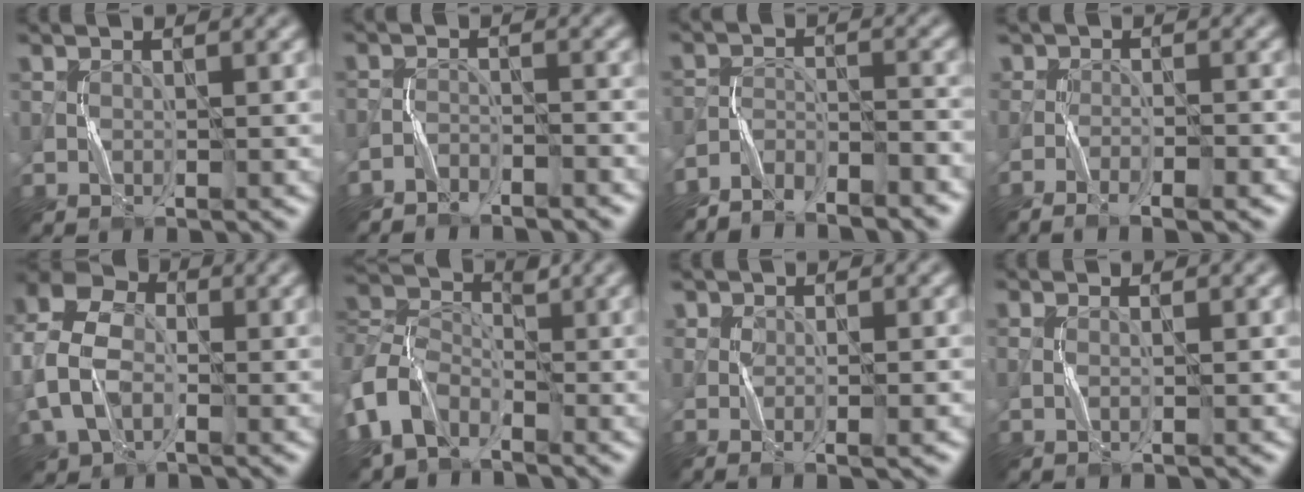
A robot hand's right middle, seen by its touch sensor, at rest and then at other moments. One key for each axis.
{"total": 2.2, "fx": -2.2, "fy": 0.5, "fz": 0.3, "tx": -0.004, "ty": 0.004, "tz": -0.047}
{"total": 5.0, "fx": -4.6, "fy": 1.2, "fz": 1.3, "tx": -0.027, "ty": -0.002, "tz": -0.090}
{"total": 4.2, "fx": -2.8, "fy": 1.8, "fz": 2.7, "tx": -0.028, "ty": 0.007, "tz": -0.038}
{"total": 8.1, "fx": -1.0, "fy": 6.0, "fz": 5.4, "tx": -0.149, "ty": 0.004, "tz": -0.029}
{"total": 6.6, "fx": -3.0, "fy": 4.5, "fz": 3.7, "tx": -0.081, "ty": 0.005, "tz": -0.081}
{"total": 2.4, "fx": -0.2, "fy": 1.3, "fz": 2.1, "tx": -0.025, "ty": 0.007, "tz": -0.003}
{"total": 0.8, "fx": 0.3, "fy": 0.2, "fz": 0.7, "tx": -0.013, "ty": -0.003, "tz": -0.002}